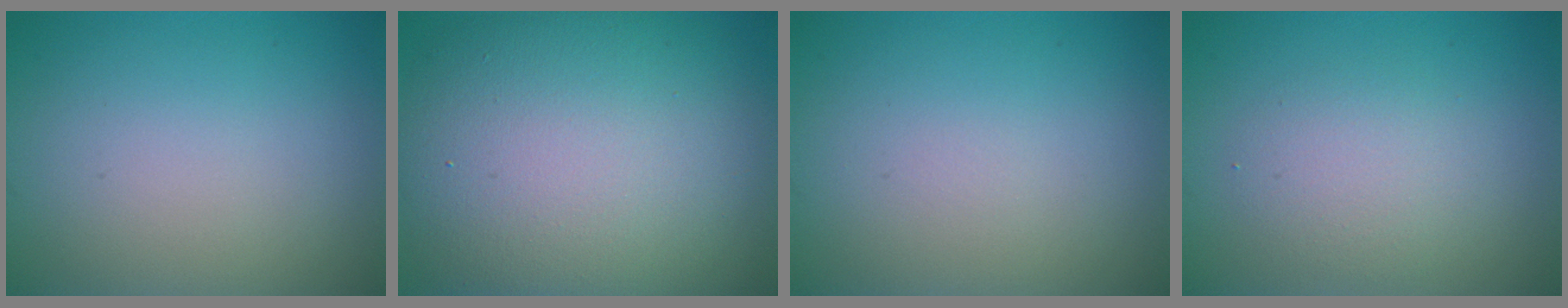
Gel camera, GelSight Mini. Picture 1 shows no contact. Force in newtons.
{"total": 14.1, "press": 14.1, "slide": 1.4}
{"total": 0.0}
{"total": 2.6, "press": 2.6, "slide": 0.1}